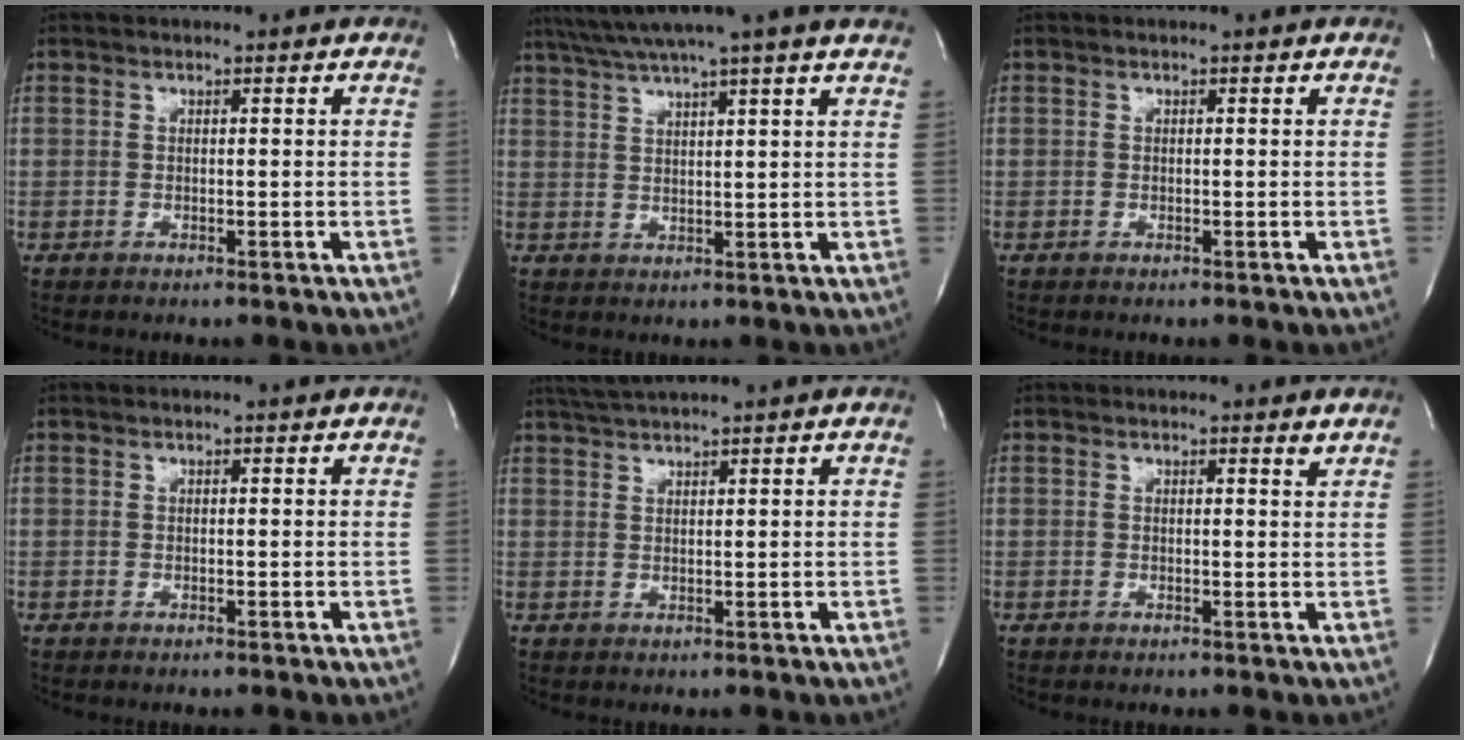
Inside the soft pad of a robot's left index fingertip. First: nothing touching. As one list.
[{"total": 11.2, "force": [9.4, -1.7, 5.8], "torque": [-0.105, 0.016, 0.127]}, {"total": 0.0}, {"total": 0.0}, {"total": 3.3, "force": [2.9, -1.0, 1.3], "torque": [-0.030, 0.009, 0.060]}, {"total": 0.9, "force": [0.8, -0.1, 0.4], "torque": [-0.016, -0.009, 0.007]}]